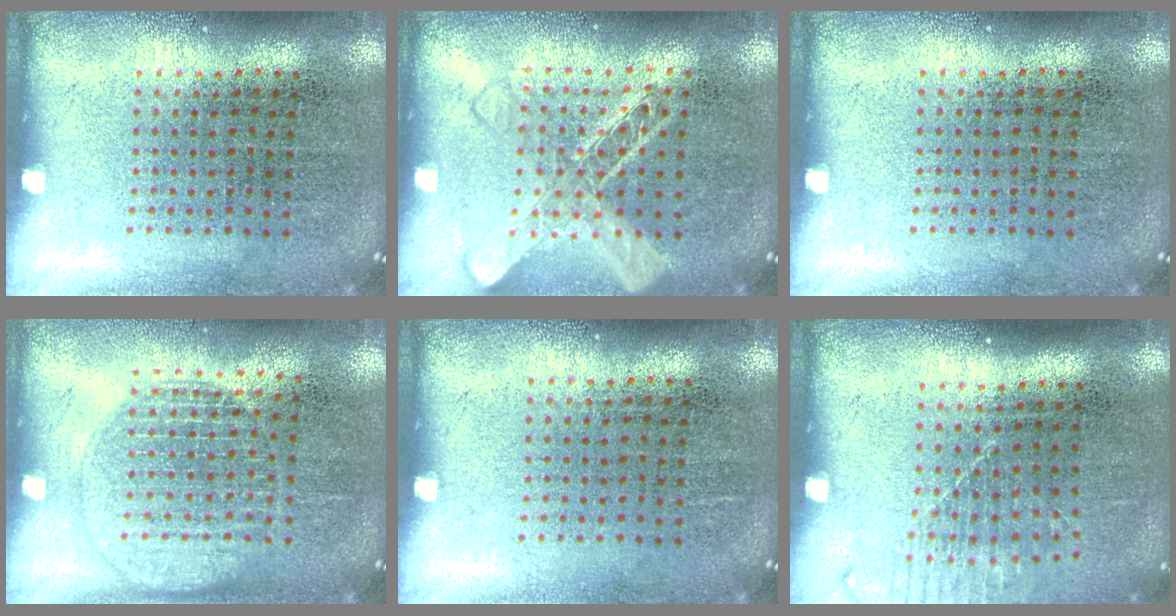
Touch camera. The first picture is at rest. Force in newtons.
{"total": 2.9, "press": 2.9, "slide": 0.5}
{"total": 0.0}
{"total": 1.6, "press": 1.4, "slide": 0.7}
{"total": 0.0}
{"total": 1.3, "press": 1.0, "slide": 0.8}